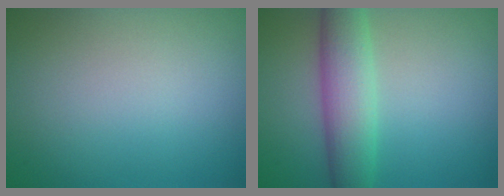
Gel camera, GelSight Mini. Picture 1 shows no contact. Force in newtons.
{"total": 5.4, "press": 5.4, "slide": 0.2}